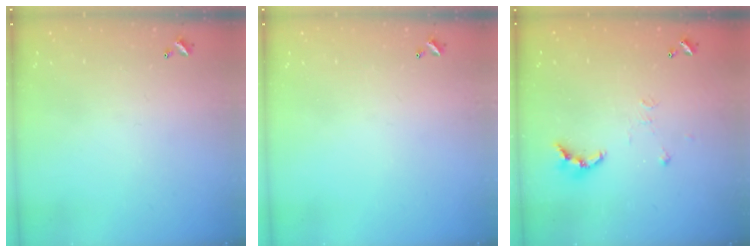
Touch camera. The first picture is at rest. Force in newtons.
{"total": 0.0}
{"total": 7.7, "press": 7.6, "slide": 0.6}